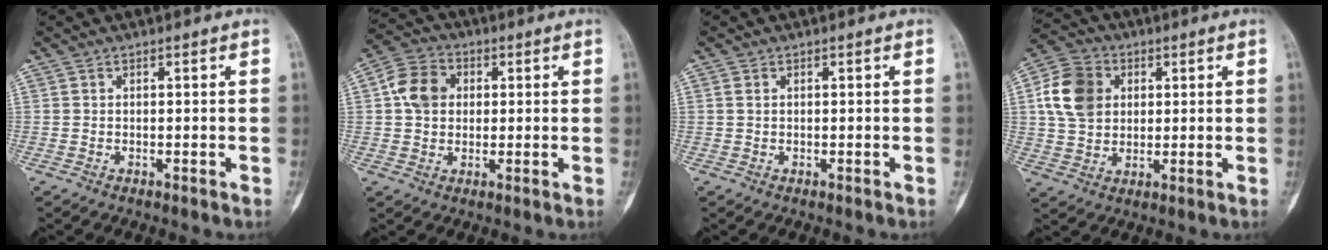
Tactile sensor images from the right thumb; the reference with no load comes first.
{"total": 8.2, "force": [1.4, 6.6, 4.8], "torque": [-0.069, 0.011, 0.016]}
{"total": 0.9, "force": [0.3, 0.6, 0.6], "torque": [-0.011, 0.002, 0.008]}
{"total": 11.3, "force": [2.5, 8.9, 6.5], "torque": [-0.106, 0.006, 0.042]}